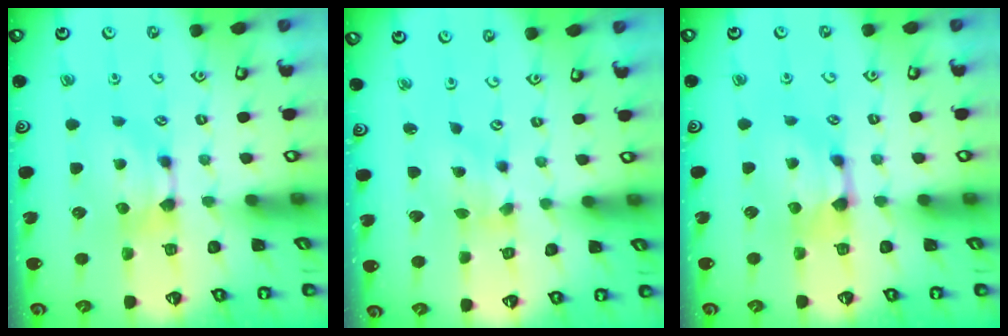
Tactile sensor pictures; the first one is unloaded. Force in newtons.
{"total": 1.2, "press": 0.2, "slide": 1.1}
{"total": 0.8, "press": 0.2, "slide": 0.7}